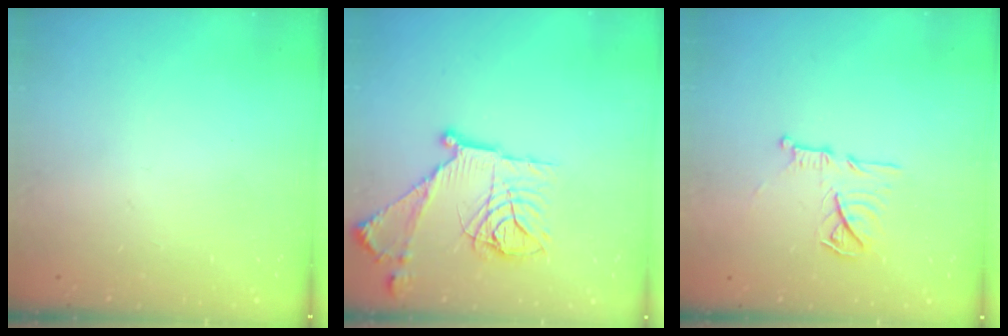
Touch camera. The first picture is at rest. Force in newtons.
{"total": 18.7, "press": 18.6, "slide": 1.5}
{"total": 12.5, "press": 12.5, "slide": 0.8}